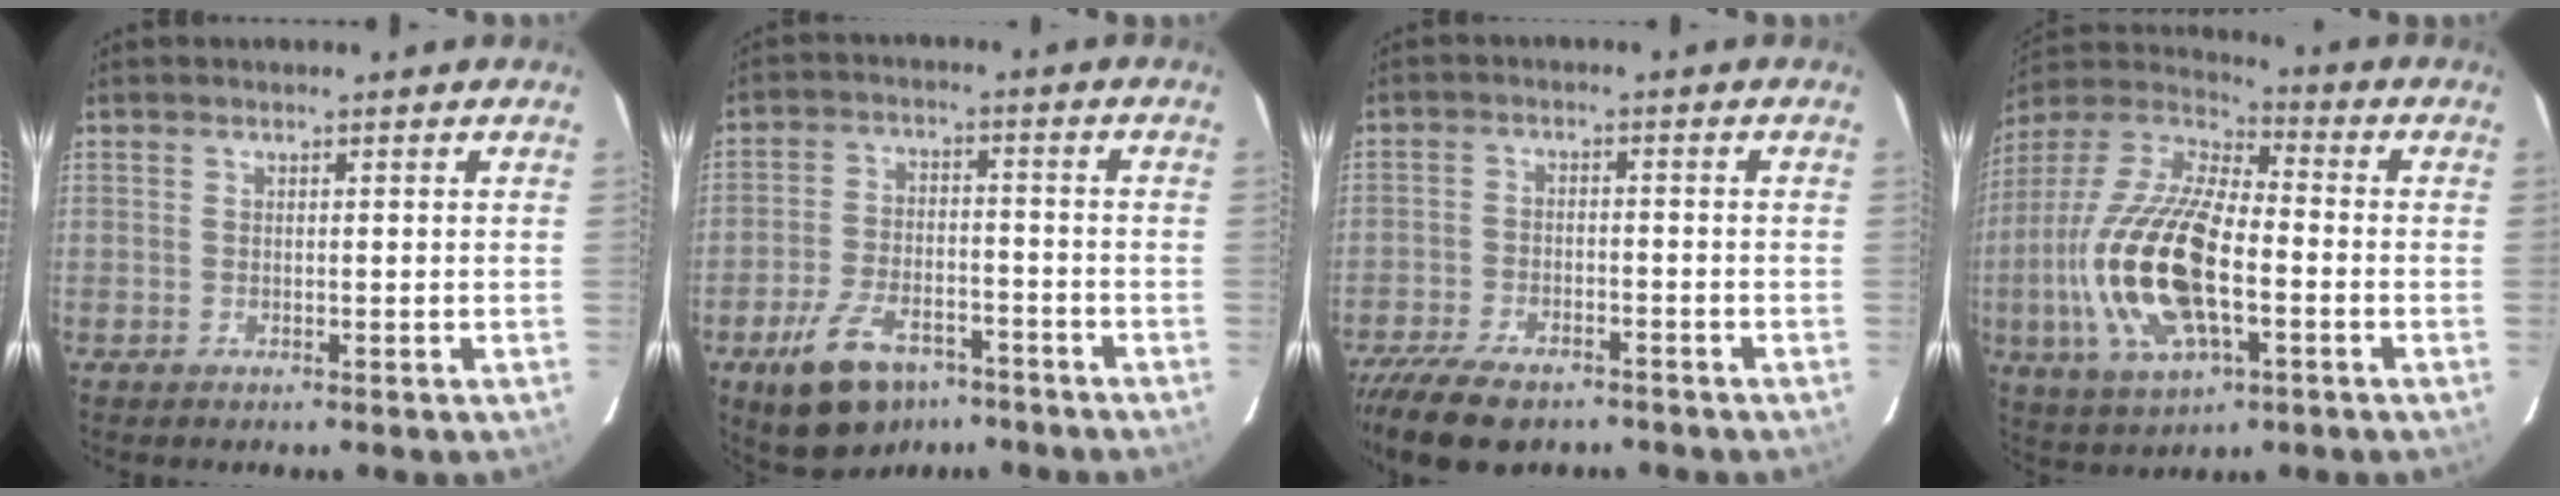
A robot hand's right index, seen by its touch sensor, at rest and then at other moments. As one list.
[{"total": 12.7, "force": [-8.4, 6.3, 7.0], "torque": [-0.154, -0.006, -0.139]}, {"total": 11.6, "force": [-9.2, 4.4, 5.6], "torque": [-0.137, -0.027, -0.157]}, {"total": 21.6, "force": [-4.6, 9.4, 19.0], "torque": [-0.404, -0.010, -0.086]}]